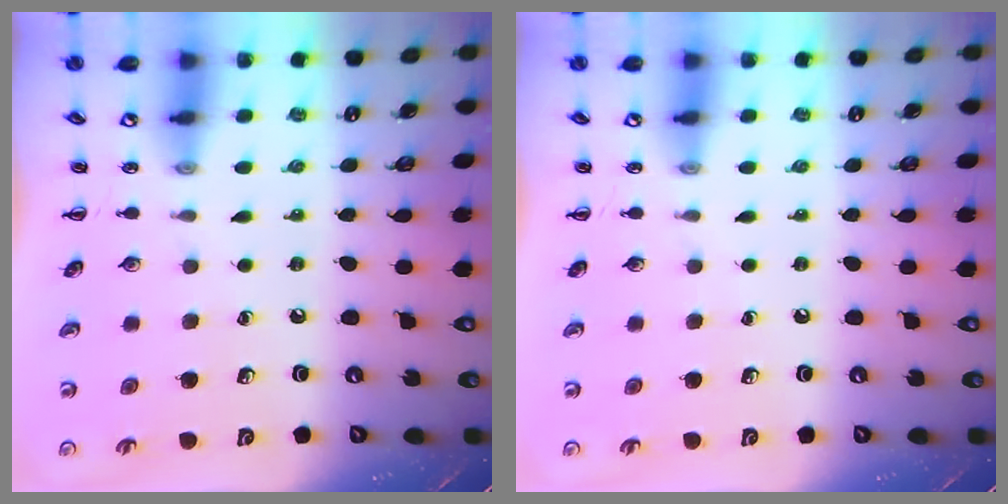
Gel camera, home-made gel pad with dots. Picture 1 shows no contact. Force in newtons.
{"total": 0.0}